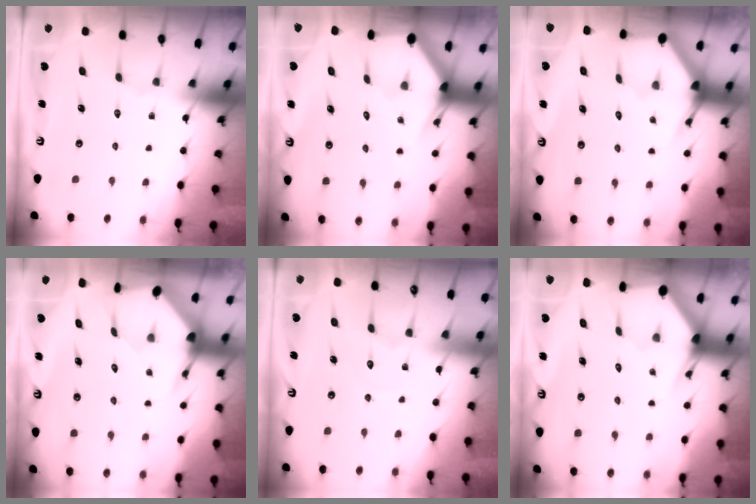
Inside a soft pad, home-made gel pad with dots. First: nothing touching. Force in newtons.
{"total": 2.9, "press": 2.9, "slide": 0.2}
{"total": 3.6, "press": 3.6, "slide": 0.1}
{"total": 3.7, "press": 3.6, "slide": 0.4}
{"total": 2.5, "press": 2.5, "slide": 0.3}
{"total": 2.6, "press": 2.6, "slide": 0.1}